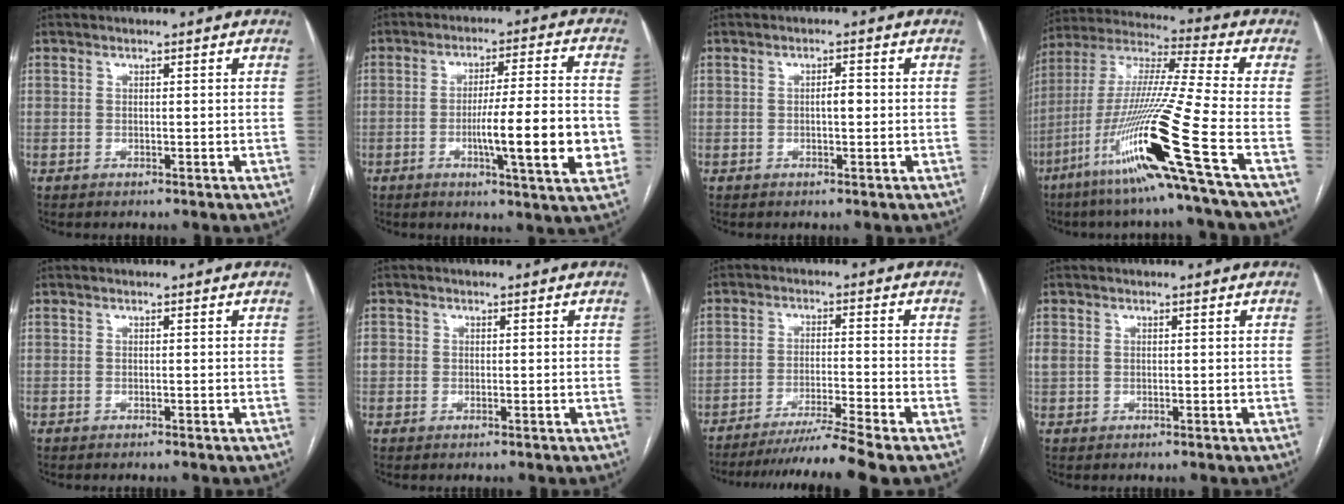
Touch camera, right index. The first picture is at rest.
{"total": 13.5, "force": [-2.9, 0.5, 13.2], "torque": [-0.197, -0.007, -0.048]}
{"total": 1.7, "force": [0.0, 0.6, 1.6], "torque": [-0.025, 0.004, 0.000]}
{"total": 21.2, "force": [-9.3, -1.8, 19.0], "torque": [-0.385, -0.035, -0.181]}
{"total": 0.0}
{"total": 2.1, "force": [0.1, 2.0, 0.6], "torque": [-0.010, 0.012, 0.006]}
{"total": 9.5, "force": [-8.0, -2.8, 4.3], "torque": [-0.053, -0.030, -0.132]}
{"total": 1.6, "force": [0.3, 1.3, 0.9], "torque": [-0.031, 0.017, 0.014]}